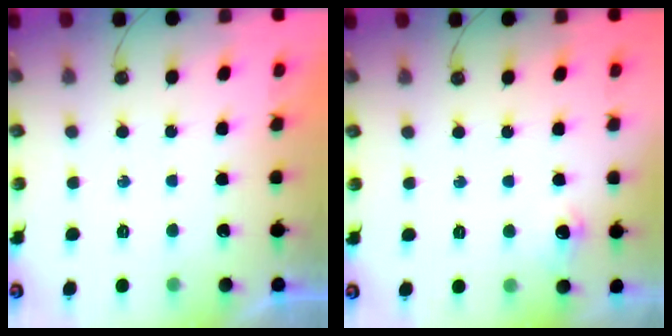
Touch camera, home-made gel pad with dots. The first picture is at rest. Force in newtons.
{"total": 5.9, "press": 5.8, "slide": 1.1}